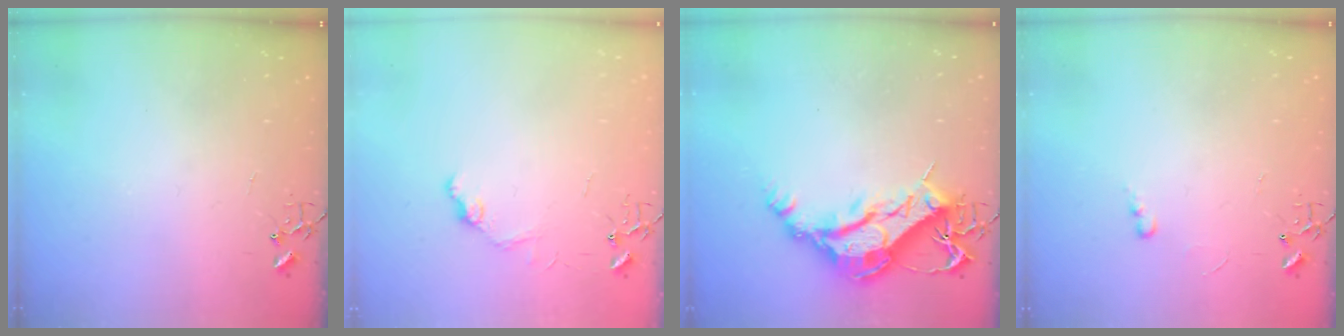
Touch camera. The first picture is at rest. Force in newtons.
{"total": 8.2, "press": 8.2, "slide": 0.8}
{"total": 14.3, "press": 14.2, "slide": 1.5}
{"total": 4.8, "press": 4.7, "slide": 0.6}